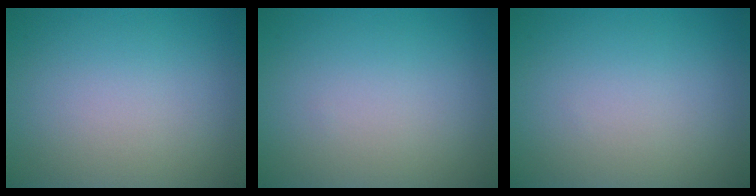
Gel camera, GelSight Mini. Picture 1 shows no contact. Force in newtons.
{"total": 0.0}
{"total": 0.0}